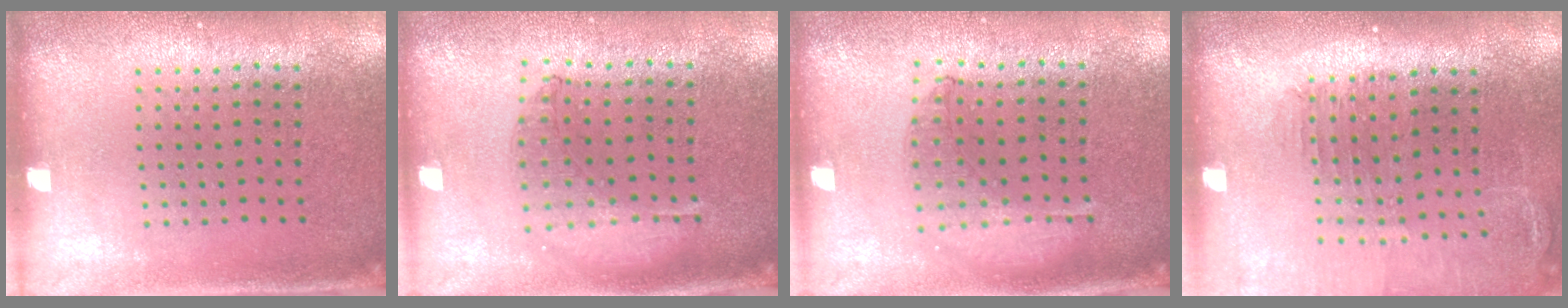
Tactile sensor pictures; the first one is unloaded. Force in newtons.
{"total": 0.9, "press": 0.9, "slide": 0.1}
{"total": 0.6, "press": 0.6, "slide": 0.2}
{"total": 1.4, "press": 1.4, "slide": 0.1}